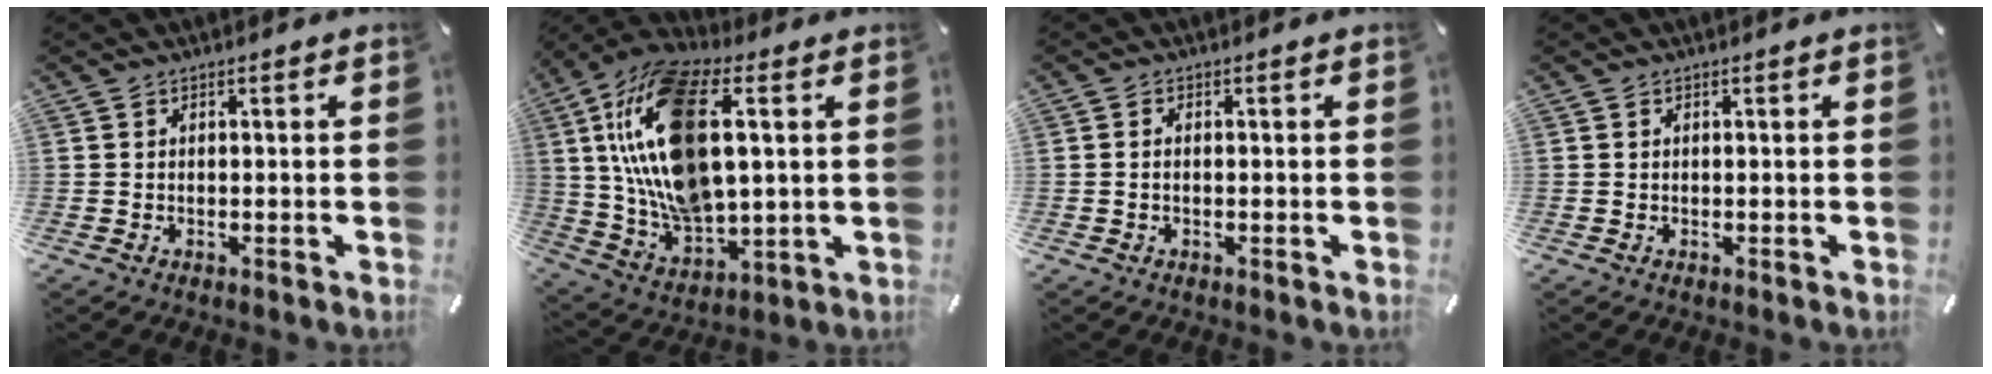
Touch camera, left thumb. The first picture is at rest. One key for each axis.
{"total": 20.6, "fx": 5.3, "fy": 11.0, "fz": 16.6, "tx": -0.370, "ty": -0.005, "tz": 0.089}
{"total": 1.1, "fx": -0.2, "fy": 0.6, "fz": 1.0, "tx": -0.020, "ty": 0.001, "tz": -0.004}
{"total": 0.0}